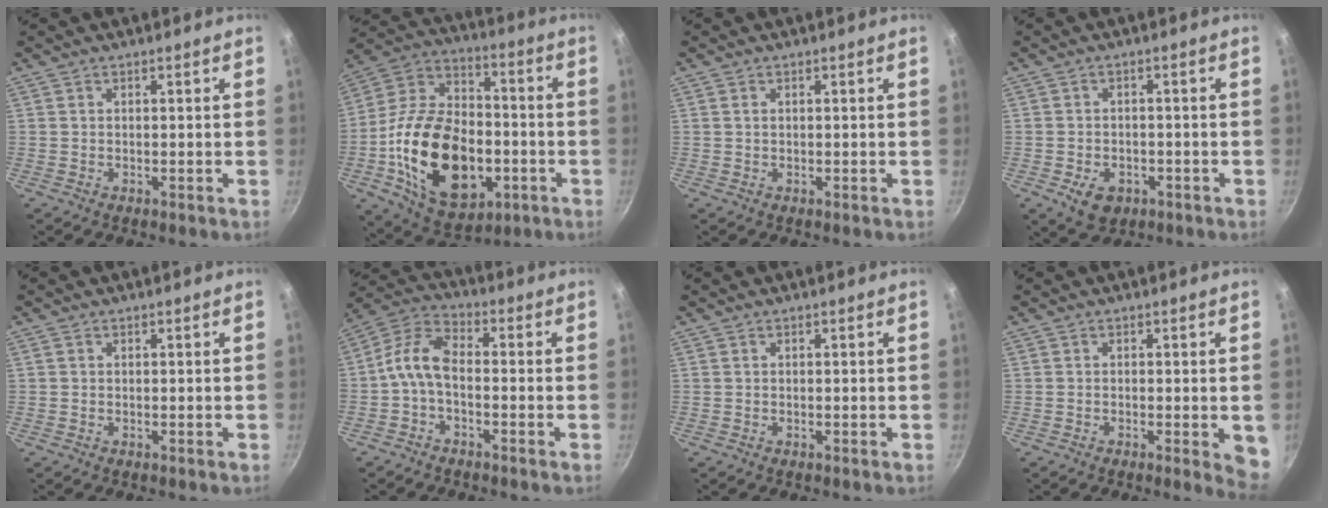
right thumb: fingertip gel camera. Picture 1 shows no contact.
{"total": 26.8, "force": [-5.9, 17.0, 19.9], "torque": [-0.327, 0.036, -0.096]}
{"total": 0.6, "force": [0.2, 0.4, 0.4], "torque": [-0.009, 0.001, 0.004]}
{"total": 5.9, "force": [-2.4, 4.2, 3.4], "torque": [-0.044, 0.010, -0.027]}
{"total": 0.0}
{"total": 8.2, "force": [-2.3, 4.1, 6.7], "torque": [-0.145, 0.041, -0.060]}
{"total": 0.0}
{"total": 4.5, "force": [-0.9, 1.2, 4.2], "torque": [-0.037, -0.003, -0.011]}